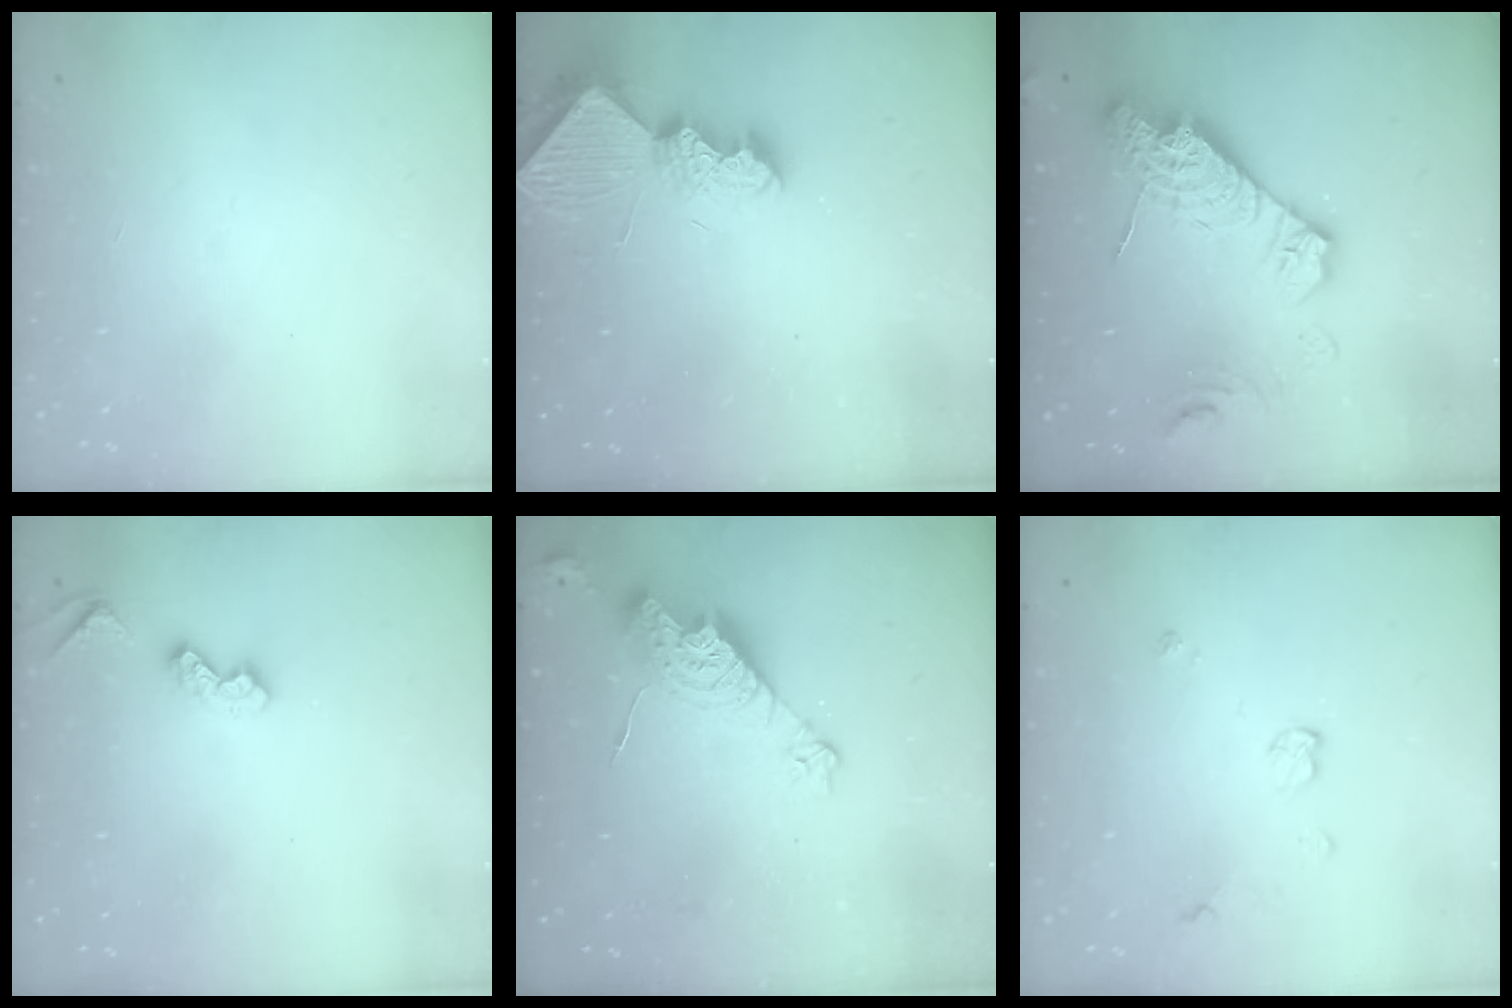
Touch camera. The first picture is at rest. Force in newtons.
{"total": 8.8, "press": 8.8, "slide": 0.5}
{"total": 18.7, "press": 18.6, "slide": 1.6}
{"total": 5.4, "press": 5.3, "slide": 0.7}
{"total": 12.0, "press": 11.9, "slide": 1.0}
{"total": 4.6, "press": 4.6, "slide": 0.6}